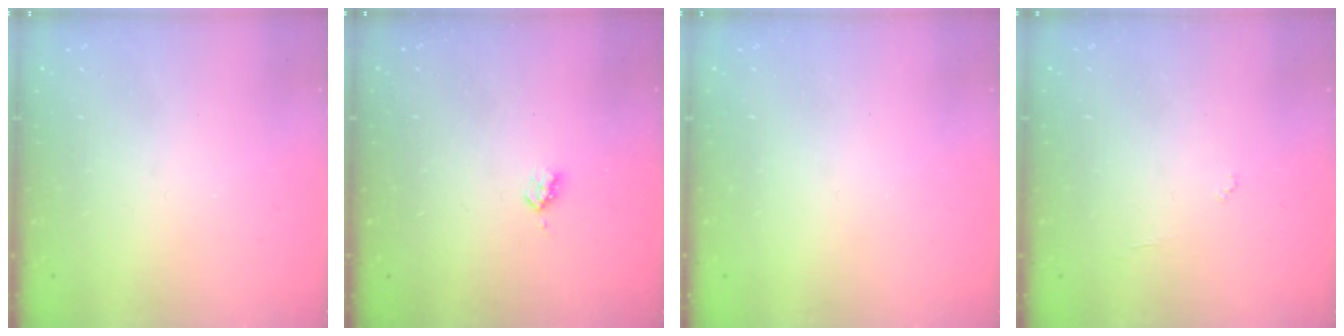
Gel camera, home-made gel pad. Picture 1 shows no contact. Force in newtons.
{"total": 2.9, "press": 2.9, "slide": 0.5}
{"total": 0.0}
{"total": 3.9, "press": 3.9, "slide": 0.3}